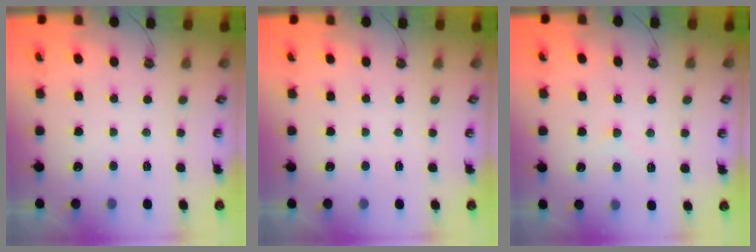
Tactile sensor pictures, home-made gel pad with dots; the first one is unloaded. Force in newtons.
{"total": 0.0}
{"total": 4.2, "press": 4.2, "slide": 0.2}